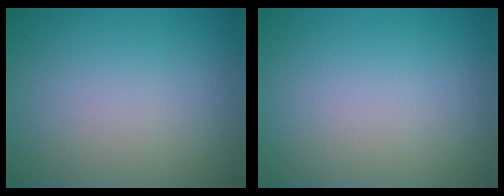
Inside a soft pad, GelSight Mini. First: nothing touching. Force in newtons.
{"total": 0.0}